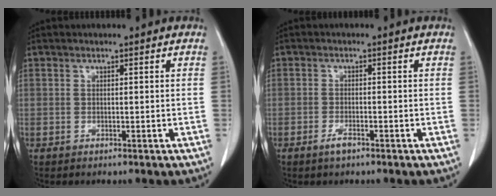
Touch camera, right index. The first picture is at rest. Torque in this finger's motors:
{"motor_torque": [0.24, -0.15, 0.01, 0.02]}